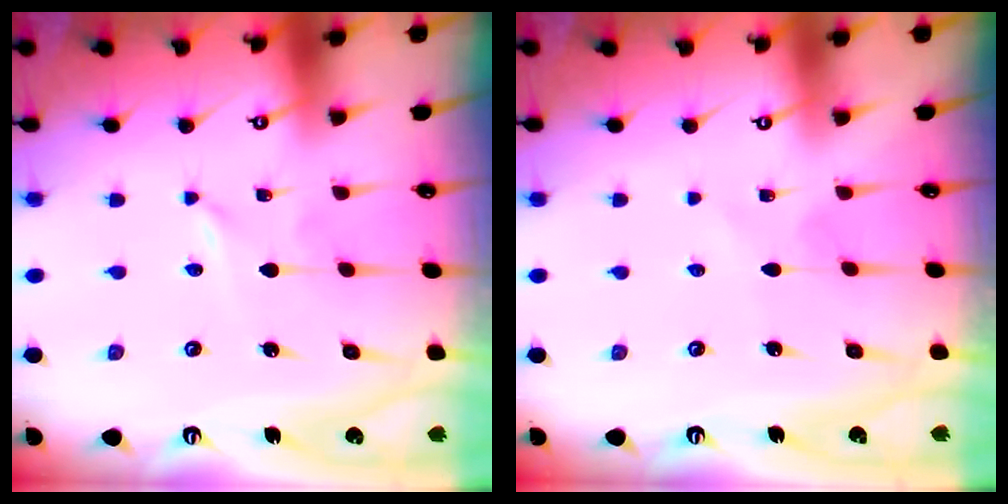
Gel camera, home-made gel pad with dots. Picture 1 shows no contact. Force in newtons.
{"total": 2.2, "press": 2.2, "slide": 0.2}